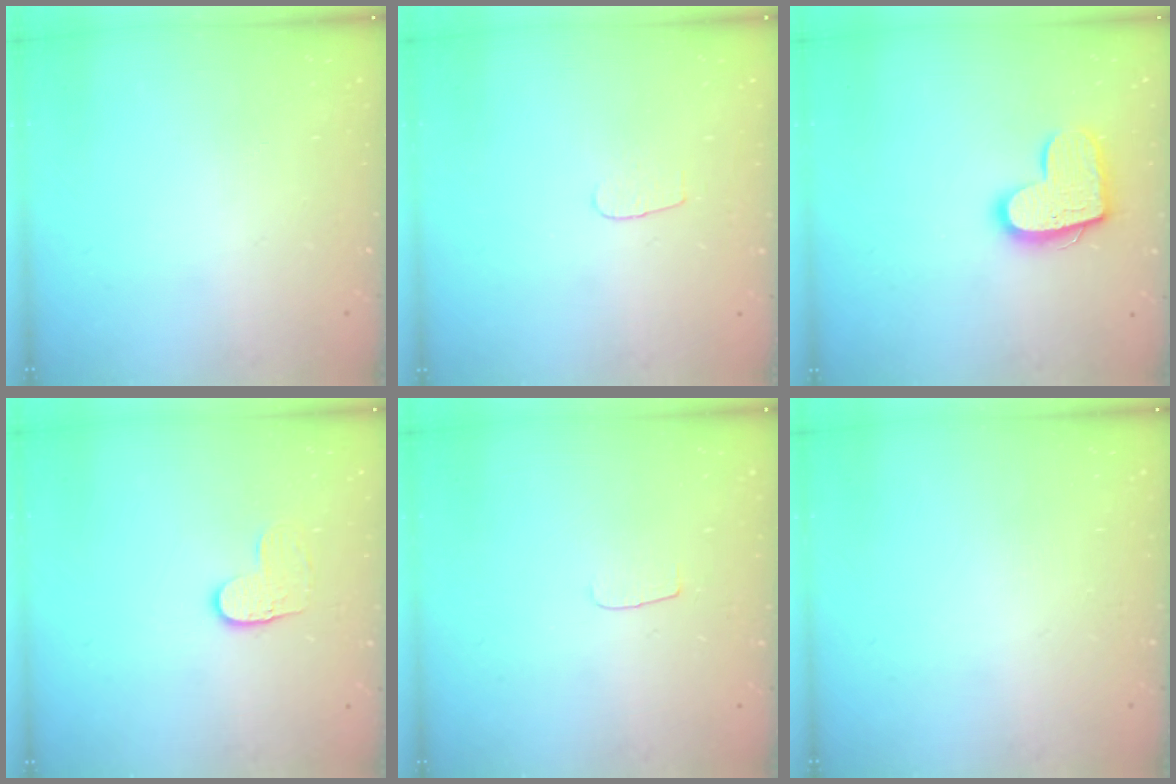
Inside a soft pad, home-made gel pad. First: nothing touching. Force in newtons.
{"total": 3.1, "press": 3.1, "slide": 0.2}
{"total": 14.5, "press": 14.5, "slide": 0.8}
{"total": 4.3, "press": 4.3, "slide": 0.5}
{"total": 3.5, "press": 3.4, "slide": 0.4}
{"total": 0.0}